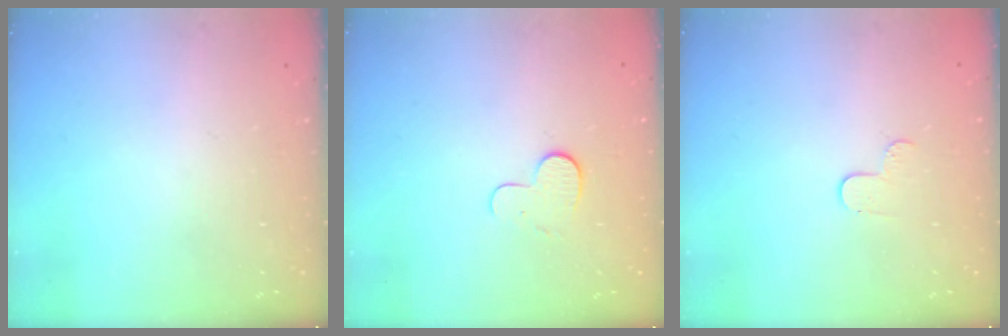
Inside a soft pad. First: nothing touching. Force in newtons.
{"total": 6.3, "press": 6.3, "slide": 0.5}
{"total": 4.3, "press": 4.2, "slide": 0.5}